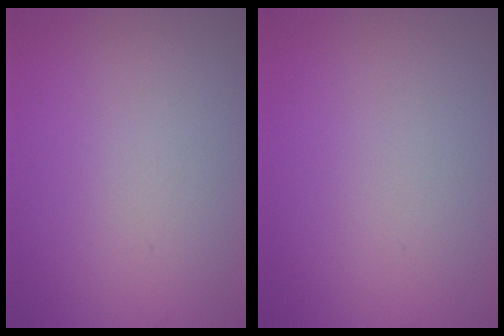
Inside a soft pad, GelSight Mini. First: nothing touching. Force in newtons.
{"total": 0.0}